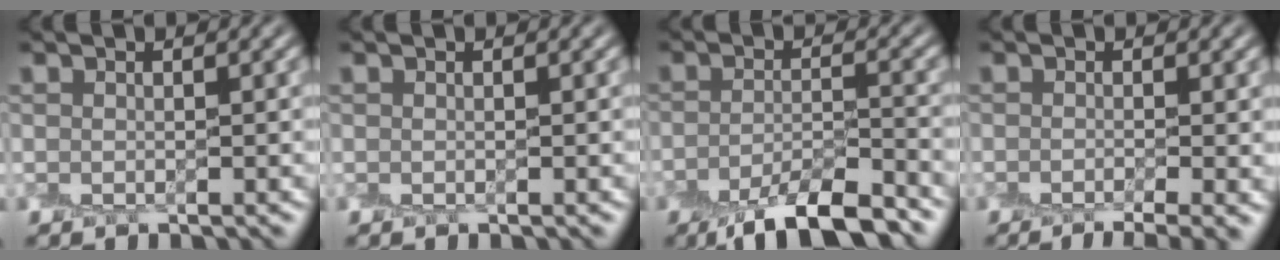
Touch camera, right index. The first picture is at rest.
{"total": 0.0}
{"total": 6.9, "force": [-5.0, 1.7, 4.5], "torque": [-0.067, -0.007, -0.083]}
{"total": 3.9, "force": [-2.1, 0.9, 3.2], "torque": [-0.035, -0.013, -0.029]}